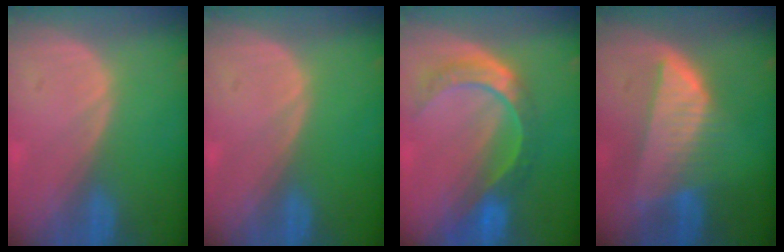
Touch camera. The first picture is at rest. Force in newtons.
{"total": 0.0}
{"total": 8.7, "press": 7.3, "slide": 4.7}
{"total": 8.2, "press": 7.3, "slide": 3.8}